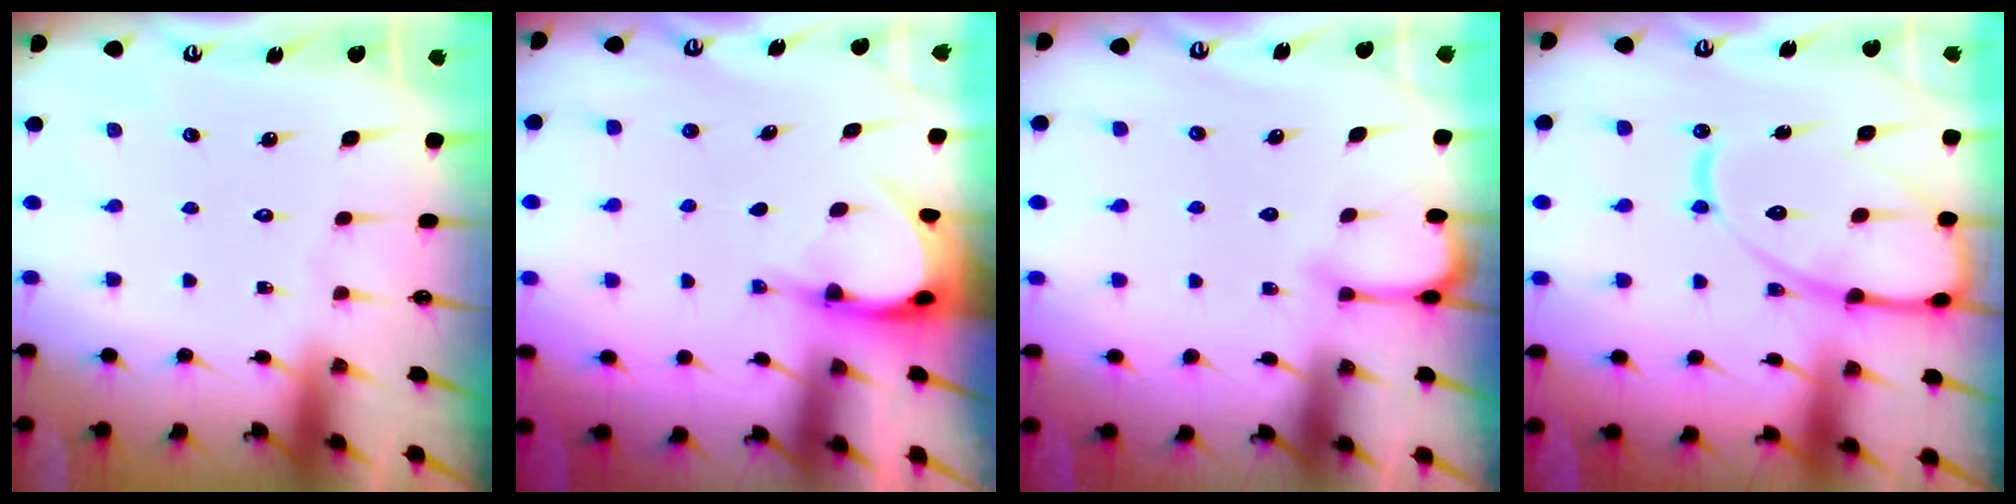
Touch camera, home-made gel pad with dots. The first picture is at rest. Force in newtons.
{"total": 3.9, "press": 3.9, "slide": 0.4}
{"total": 4.7, "press": 4.7, "slide": 0.4}
{"total": 17.8, "press": 17.7, "slide": 1.7}